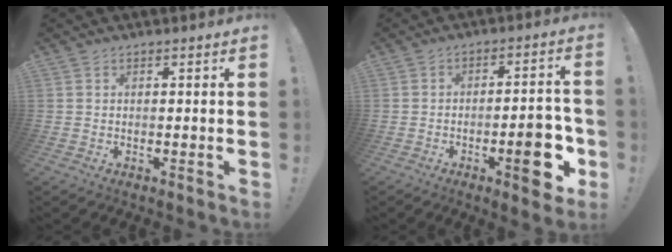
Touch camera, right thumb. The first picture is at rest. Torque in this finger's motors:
{"motor_torque": [2.67, 2.34, 1.27, -1.50, 0.58]}